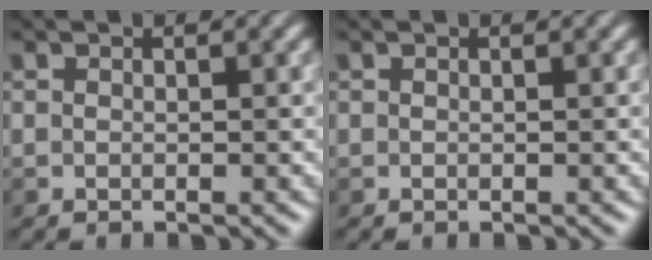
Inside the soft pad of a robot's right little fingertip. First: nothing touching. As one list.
[{"total": 0.0}]